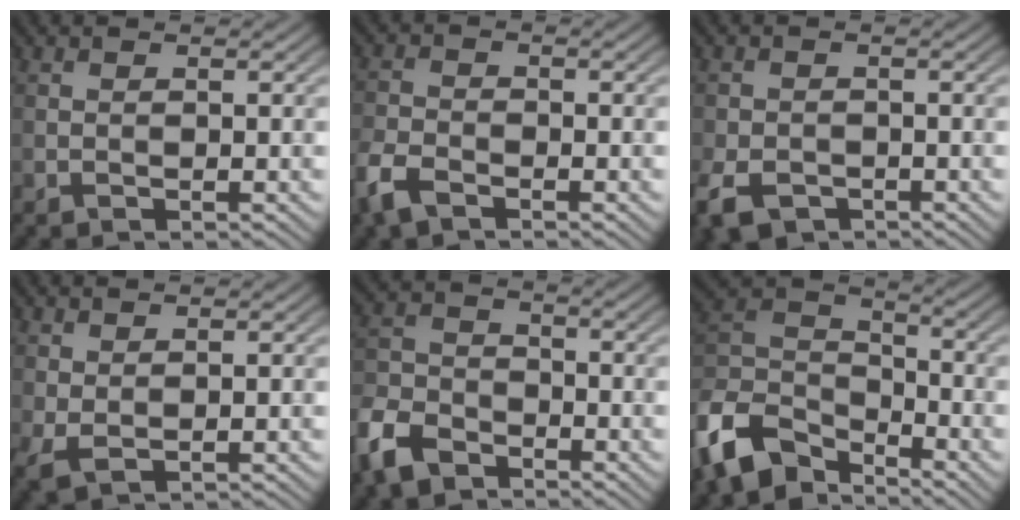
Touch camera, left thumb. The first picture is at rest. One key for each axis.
{"total": 5.1, "fx": -3.3, "fy": 2.6, "fz": 2.8, "tx": -0.070, "ty": -0.008, "tz": -0.080}
{"total": 5.1, "fx": -2.7, "fy": 3.3, "fz": 2.7, "tx": -0.066, "ty": -0.011, "tz": -0.056}
{"total": 2.2, "fx": 0.5, "fy": 1.2, "fz": 1.9, "tx": -0.056, "ty": -0.001, "tz": 0.010}
{"total": 8.1, "fx": -5.5, "fy": 4.6, "fz": 3.8, "tx": -0.098, "ty": -0.010, "tz": -0.128}
{"total": 10.4, "fx": -7.0, "fy": 5.7, "fz": 5.1, "tx": -0.118, "ty": -0.005, "tz": -0.156}